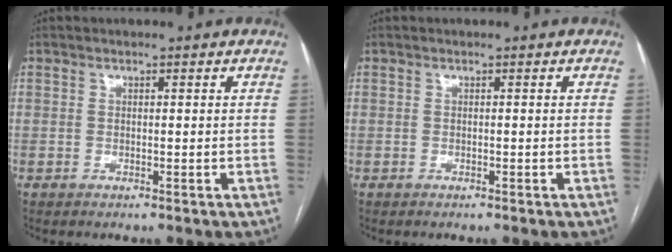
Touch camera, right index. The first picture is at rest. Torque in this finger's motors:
{"motor_torque": [0.00, 0.00, 0.00, 0.00]}